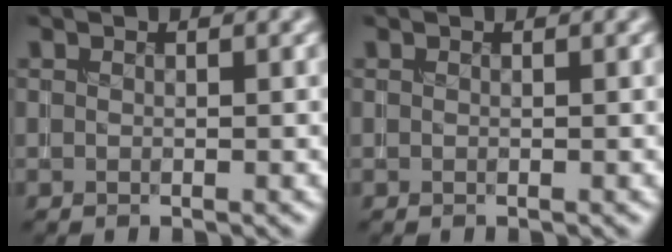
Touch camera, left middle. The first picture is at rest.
{"total": 0.0}